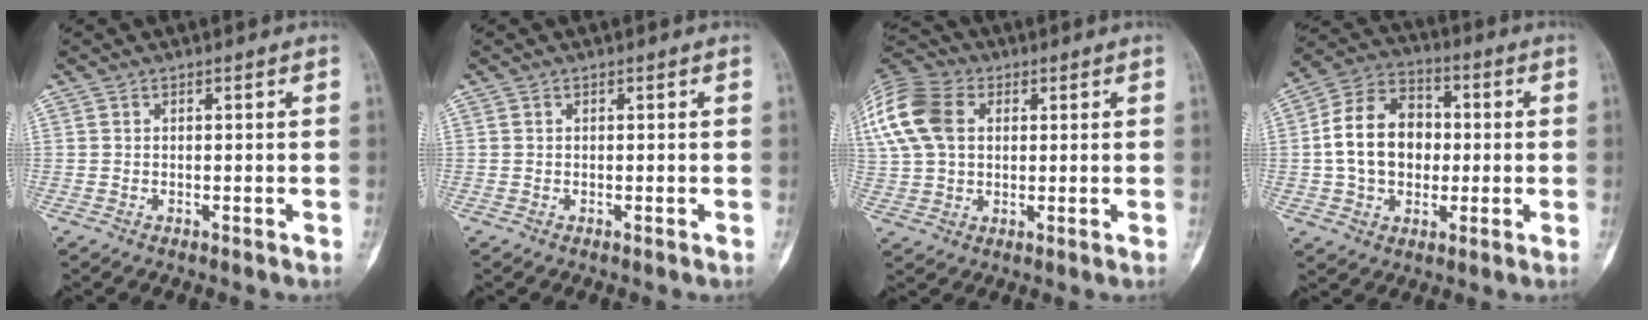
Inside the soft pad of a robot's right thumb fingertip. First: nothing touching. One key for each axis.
{"total": 0.0}
{"total": 20.3, "fx": 5.7, "fy": 14.7, "fz": 12.7, "tx": -0.312, "ty": 0.044, "tz": 0.107}
{"total": 14.3, "fx": 0.0, "fy": 10.7, "fz": 9.5, "tx": -0.140, "ty": 0.027, "tz": -0.005}